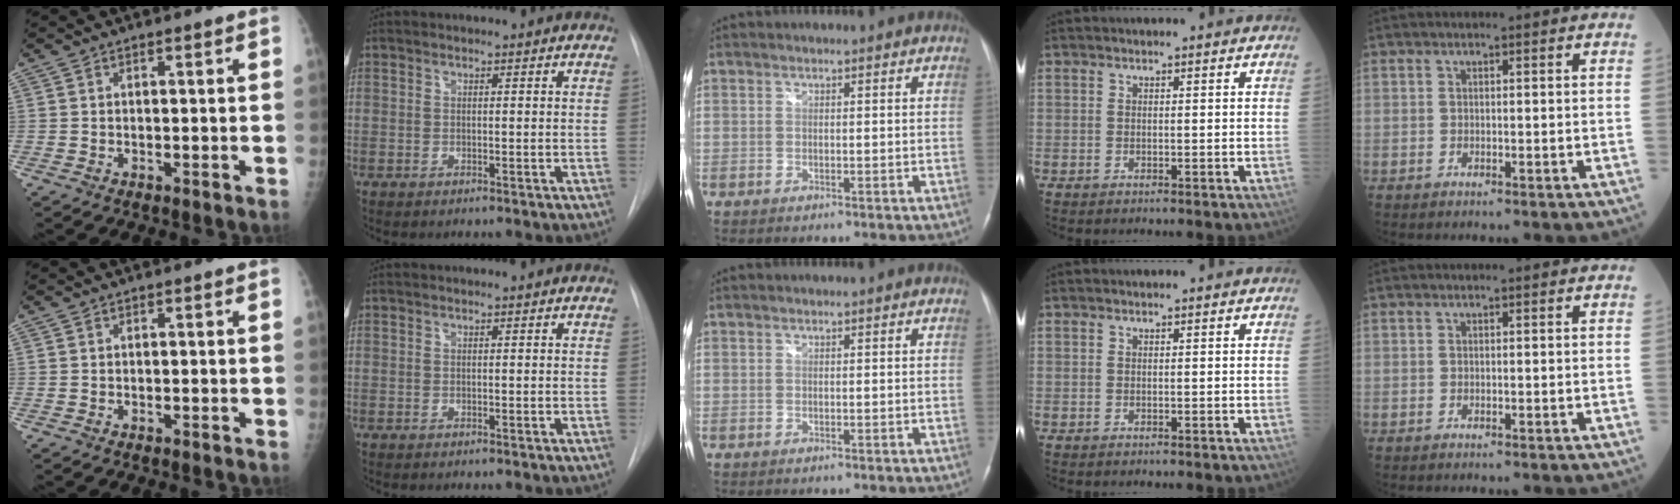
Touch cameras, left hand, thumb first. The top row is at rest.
{}